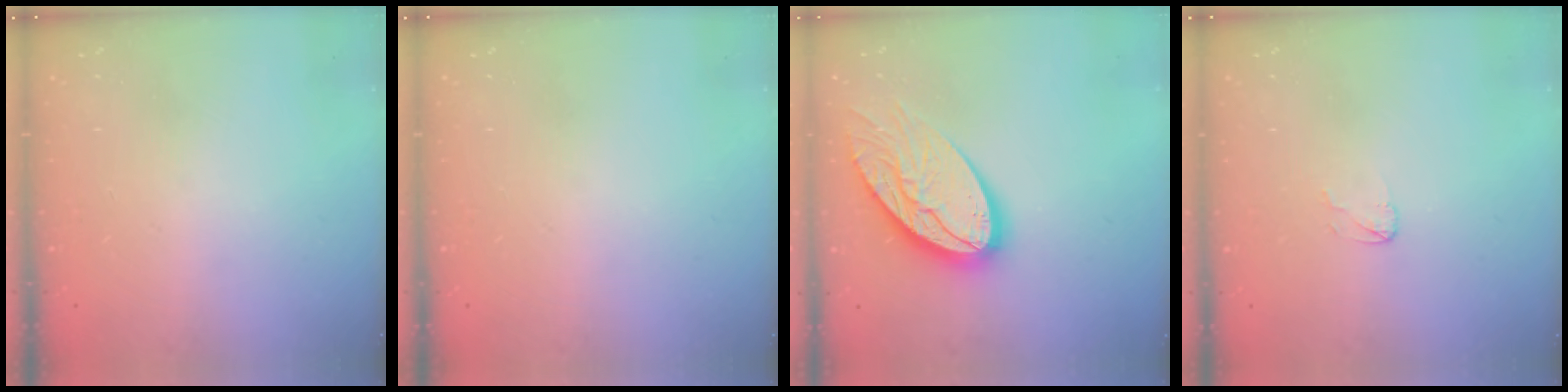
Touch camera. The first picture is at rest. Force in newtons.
{"total": 0.0}
{"total": 18.1, "press": 18.1, "slide": 1.4}
{"total": 2.6, "press": 2.6, "slide": 0.2}